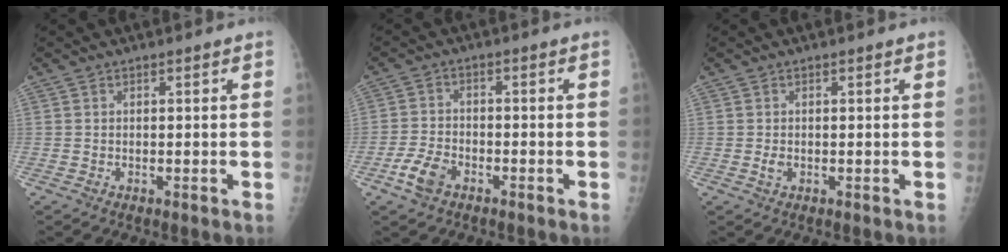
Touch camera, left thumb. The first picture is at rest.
{"total": 5.5, "force": [-3.1, 3.2, 3.2], "torque": [-0.065, 0.014, -0.059]}
{"total": 1.3, "force": [-0.2, 0.9, 0.9], "torque": [-0.015, -0.001, -0.003]}